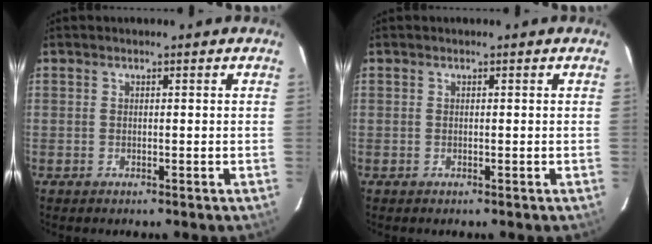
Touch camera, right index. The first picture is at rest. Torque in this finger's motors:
{"motor_torque": [0.00, 0.00, 0.00, 0.00]}